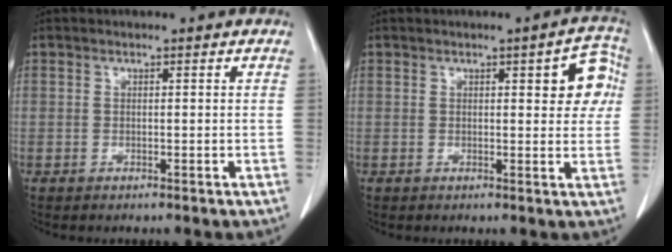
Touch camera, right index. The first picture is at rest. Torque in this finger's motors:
{"motor_torque": [0.16, 0.14, 0.09, 0.01]}